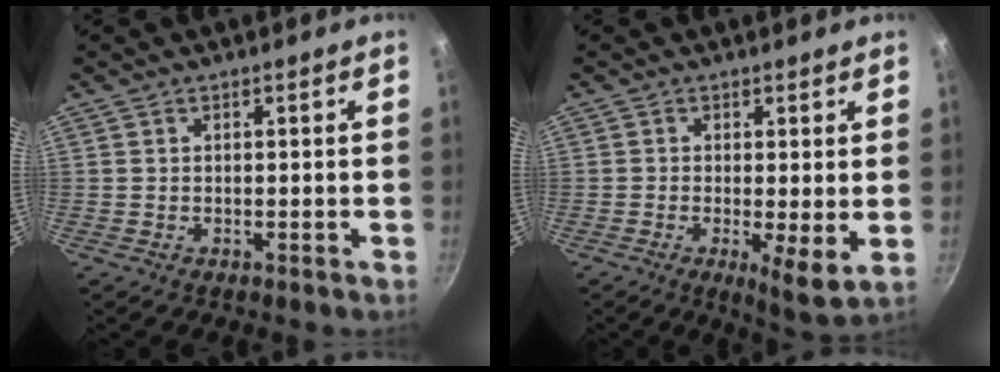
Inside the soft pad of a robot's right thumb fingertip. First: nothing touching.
{"total": 6.2, "force": [-0.6, 1.7, 6.0], "torque": [-0.086, -0.023, -0.006]}